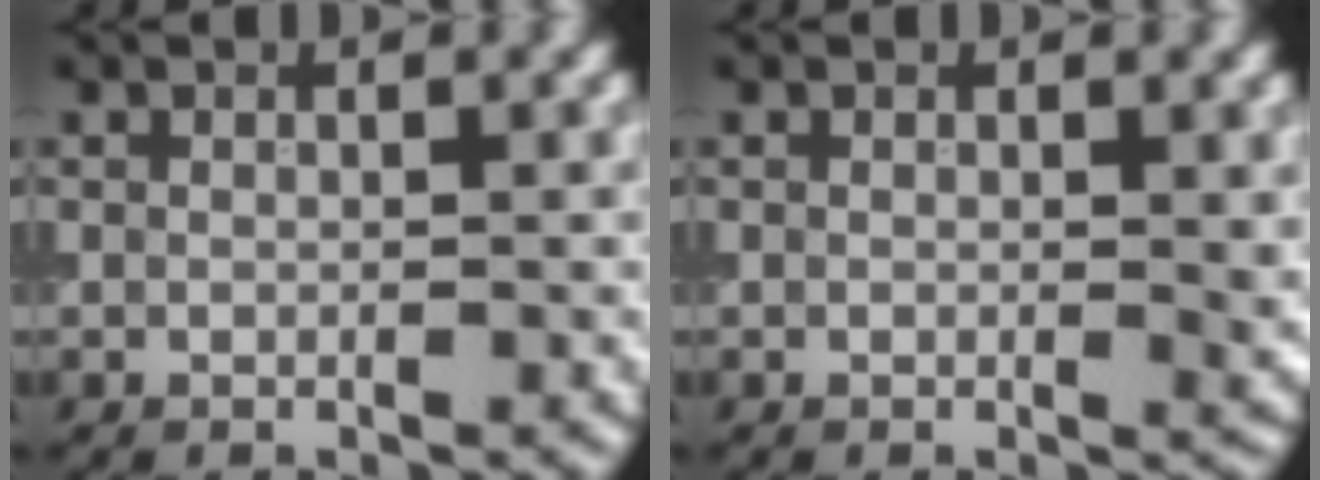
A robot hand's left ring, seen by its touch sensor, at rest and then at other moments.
{"total": 1.2, "force": [0.2, 0.3, 1.1], "torque": [-0.011, -0.005, 0.002]}